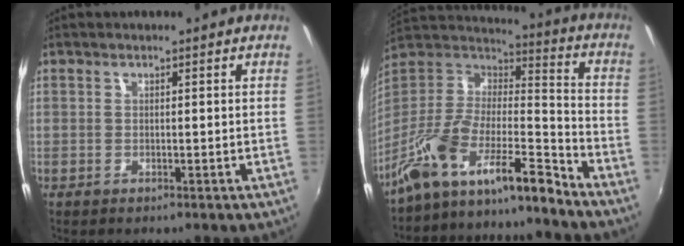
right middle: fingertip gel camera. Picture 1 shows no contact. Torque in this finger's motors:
{"motor_torque": [1.12, -1.02, 0.58, 0.21]}